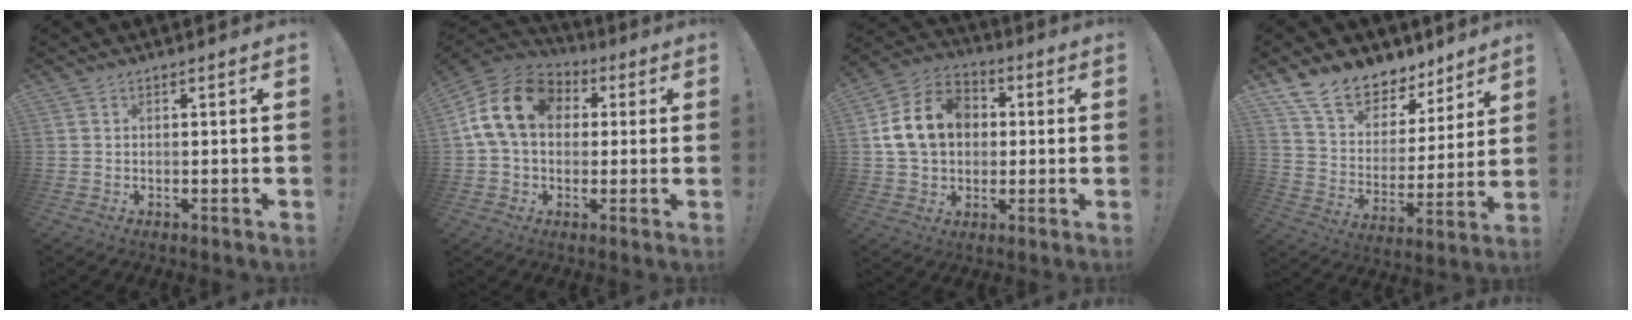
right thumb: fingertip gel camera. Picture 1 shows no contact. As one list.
[{"total": 16.9, "force": [3.8, 12.3, 11.0], "torque": [-0.203, 0.011, 0.074]}, {"total": 16.3, "force": [2.8, 12.9, 9.7], "torque": [-0.157, 0.010, 0.060]}, {"total": 13.9, "force": [11.3, 6.5, 4.6], "torque": [-0.095, -0.086, 0.209]}]